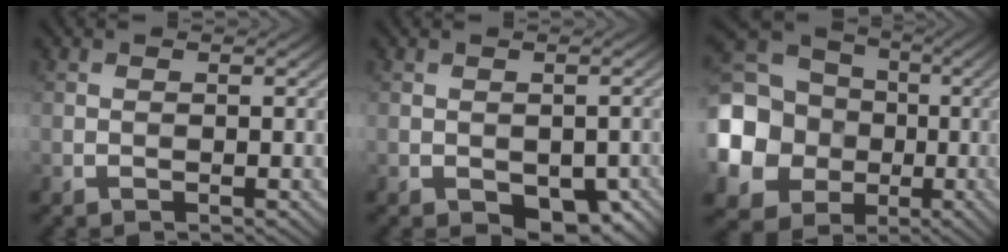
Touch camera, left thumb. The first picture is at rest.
{"total": 5.7, "force": [-2.7, 3.1, 4.0], "torque": [-0.050, -0.015, -0.032]}
{"total": 17.6, "force": [-2.4, 16.0, 7.0], "torque": [-0.249, -0.029, -0.073]}